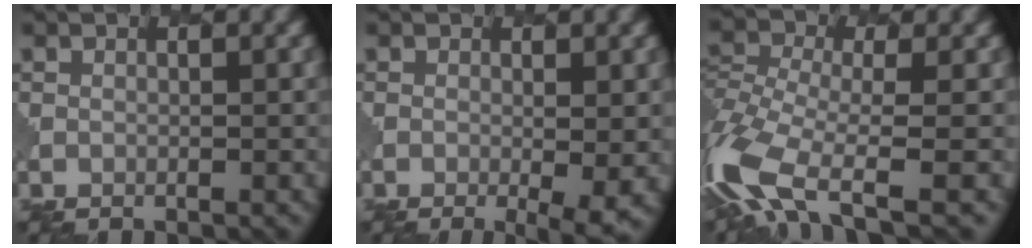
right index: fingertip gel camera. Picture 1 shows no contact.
{"total": 3.7, "force": [-0.7, 0.9, 3.5], "torque": [-0.054, -0.015, -0.005]}
{"total": 9.2, "force": [-4.7, 3.9, 6.9], "torque": [-0.149, -0.016, -0.098]}